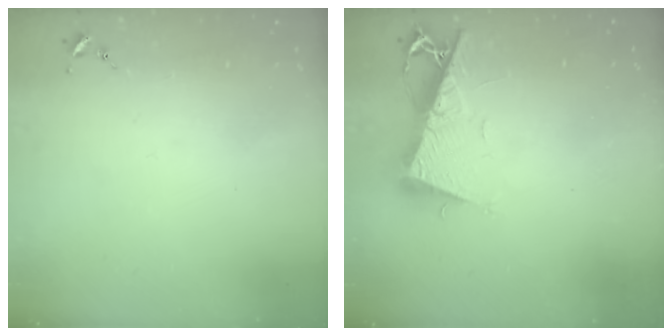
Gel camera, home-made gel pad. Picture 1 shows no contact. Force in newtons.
{"total": 10.3, "press": 10.3, "slide": 0.8}